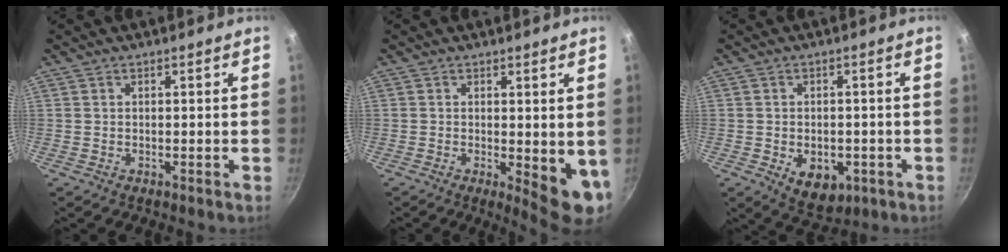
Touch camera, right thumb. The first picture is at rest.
{"total": 7.5, "force": [-0.2, 2.7, 7.0], "torque": [-0.080, -0.017, 0.003]}
{"total": 8.0, "force": [-2.5, 5.3, 5.4], "torque": [-0.055, 0.000, -0.022]}